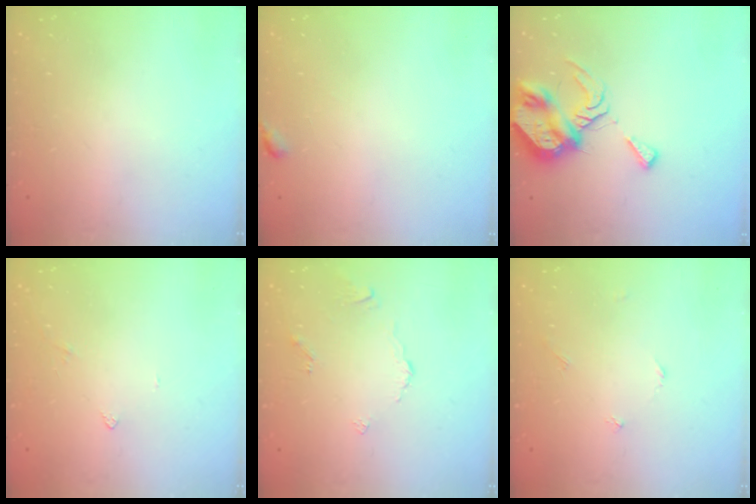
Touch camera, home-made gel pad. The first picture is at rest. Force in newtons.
{"total": 3.5, "press": 3.5, "slide": 0.4}
{"total": 10.4, "press": 10.3, "slide": 1.3}
{"total": 2.6, "press": 2.6, "slide": 0.5}
{"total": 2.4, "press": 2.4, "slide": 0.5}
{"total": 1.8, "press": 1.8, "slide": 0.2}